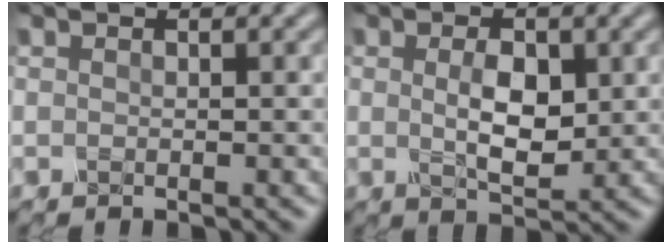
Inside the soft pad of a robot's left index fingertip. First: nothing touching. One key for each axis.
{"total": 3.6, "fx": 0.1, "fy": 1.8, "fz": 3.0, "tx": -0.061, "ty": -0.007, "tz": 0.008}